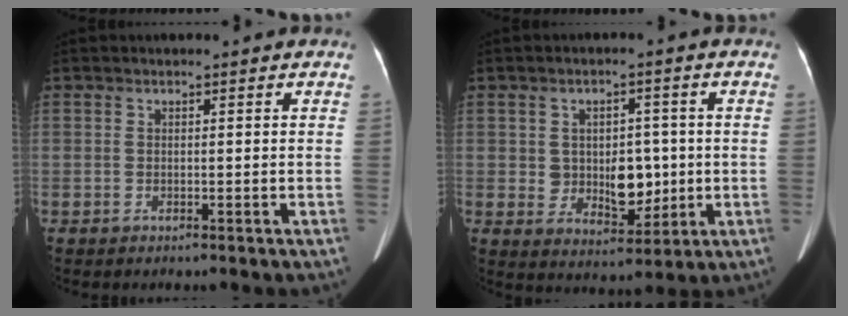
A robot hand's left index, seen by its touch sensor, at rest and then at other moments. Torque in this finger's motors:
{"motor_torque": [0.19, -0.01, 0.15, 0.06]}